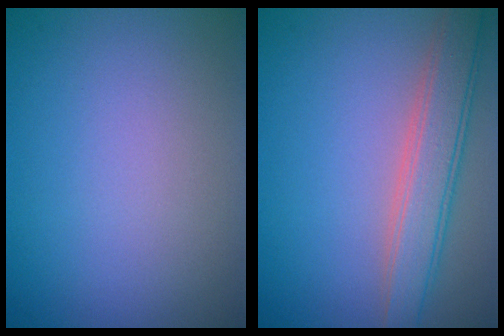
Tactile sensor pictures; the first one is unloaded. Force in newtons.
{"total": 4.6, "press": 4.6, "slide": 0.4}